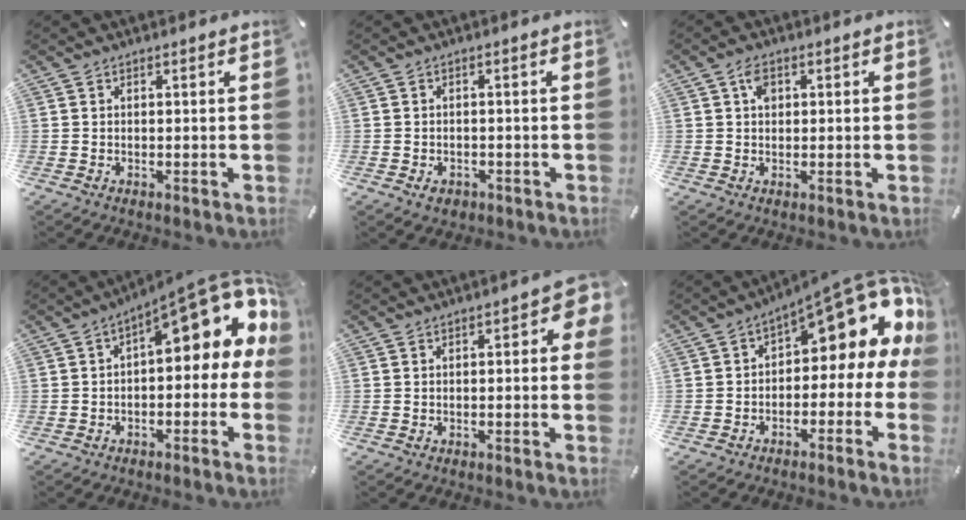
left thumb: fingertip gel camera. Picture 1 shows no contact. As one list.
[{"total": 2.3, "force": [-1.2, 1.7, 0.9], "torque": [-0.022, 0.004, -0.027]}, {"total": 3.0, "force": [0.8, 2.1, 1.9], "torque": [-0.025, 0.002, 0.008]}, {"total": 15.1, "force": [5.6, 6.6, 12.4], "torque": [-0.152, -0.051, 0.086]}, {"total": 4.5, "force": [-0.1, 2.1, 4.0], "torque": [-0.057, 0.007, -0.004]}, {"total": 13.5, "force": [7.4, 5.6, 9.8], "torque": [-0.121, -0.067, 0.116]}]